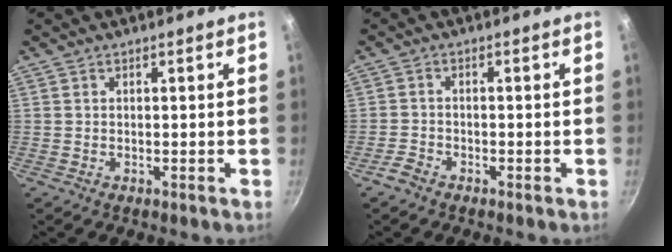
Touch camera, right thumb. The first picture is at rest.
{"total": 2.3, "force": [-1.9, 1.1, 0.8], "torque": [-0.026, 0.016, -0.037]}